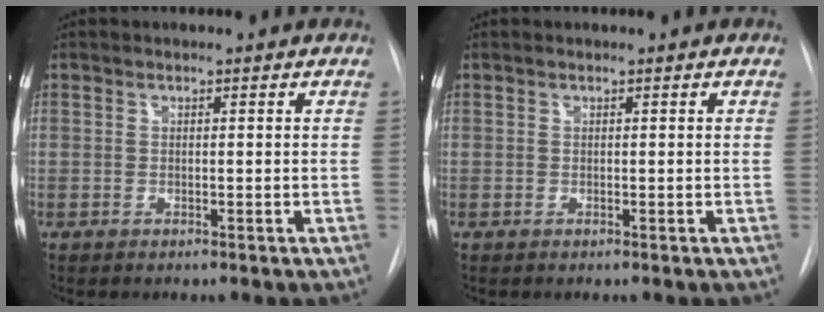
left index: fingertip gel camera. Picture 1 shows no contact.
{"total": 0.0}